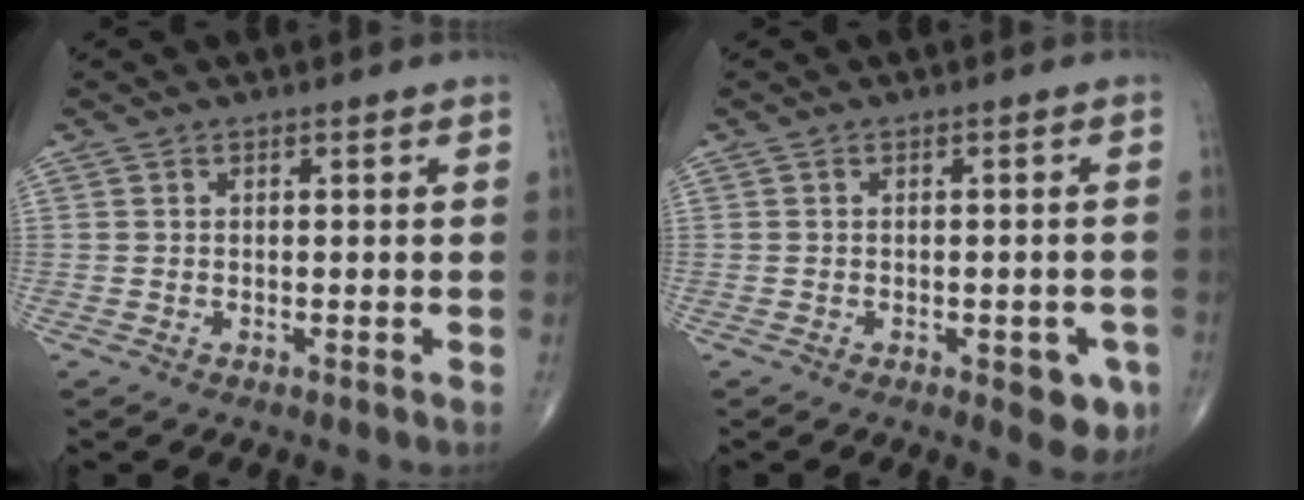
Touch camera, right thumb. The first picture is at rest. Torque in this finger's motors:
{"motor_torque": [0.76, 0.98, 0.15, 0.09, 0.00]}